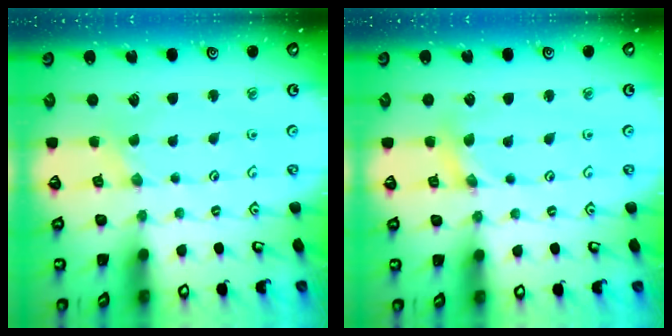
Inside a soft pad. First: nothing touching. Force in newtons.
{"total": 2.9, "press": 2.9, "slide": 0.3}